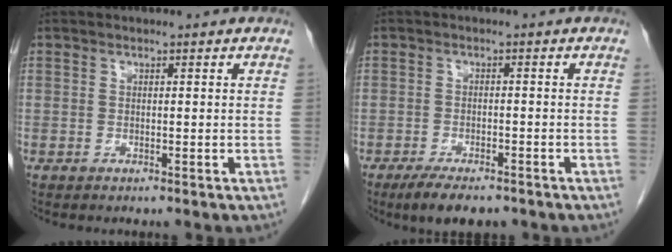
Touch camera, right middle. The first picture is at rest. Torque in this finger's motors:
{"motor_torque": [0.55, -0.36, 0.04, 0.04]}